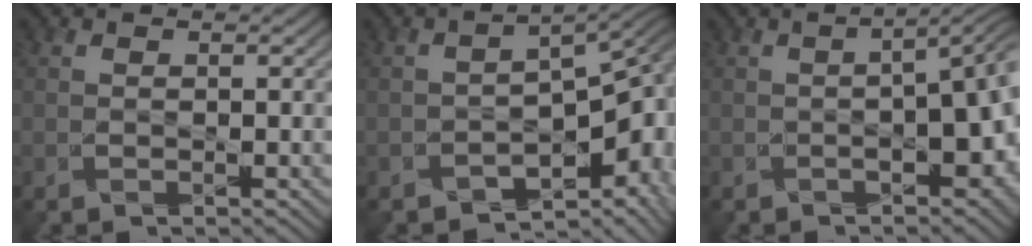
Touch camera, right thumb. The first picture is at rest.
{"total": 9.3, "force": [-4.2, 4.5, 7.0], "torque": [-0.089, -0.021, -0.062]}
{"total": 8.8, "force": [-1.7, 3.0, 8.1], "torque": [-0.104, -0.015, -0.027]}